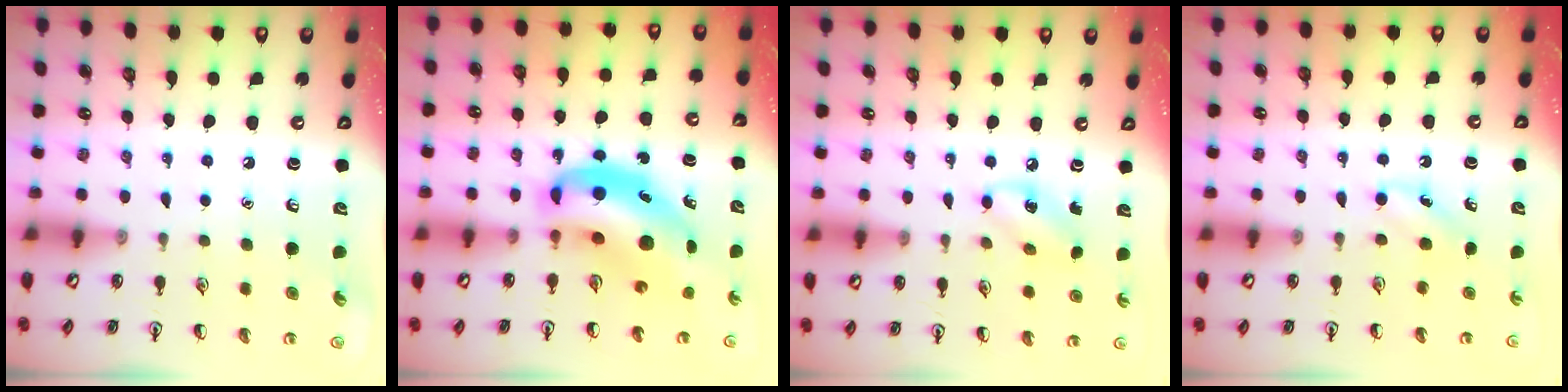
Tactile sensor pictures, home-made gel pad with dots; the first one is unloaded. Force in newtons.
{"total": 12.8, "press": 12.2, "slide": 3.9}
{"total": 5.2, "press": 5.1, "slide": 0.8}
{"total": 3.9, "press": 3.6, "slide": 1.5}